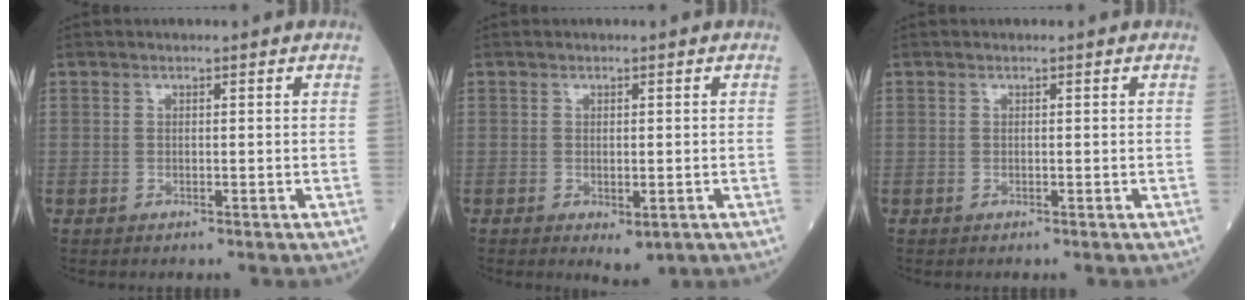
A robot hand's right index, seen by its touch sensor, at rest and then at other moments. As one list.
[{"total": 3.3, "force": [-1.4, 1.5, 2.6], "torque": [-0.038, -0.008, -0.009]}, {"total": 0.0}]